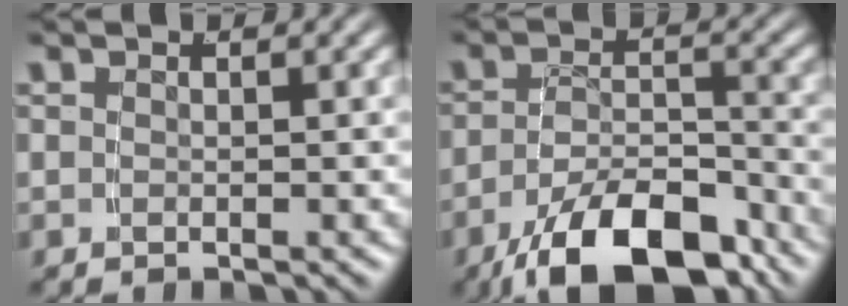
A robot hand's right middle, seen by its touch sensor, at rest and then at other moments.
{"total": 11.0, "force": [-7.2, 5.0, 6.7], "torque": [-0.099, -0.030, -0.096]}